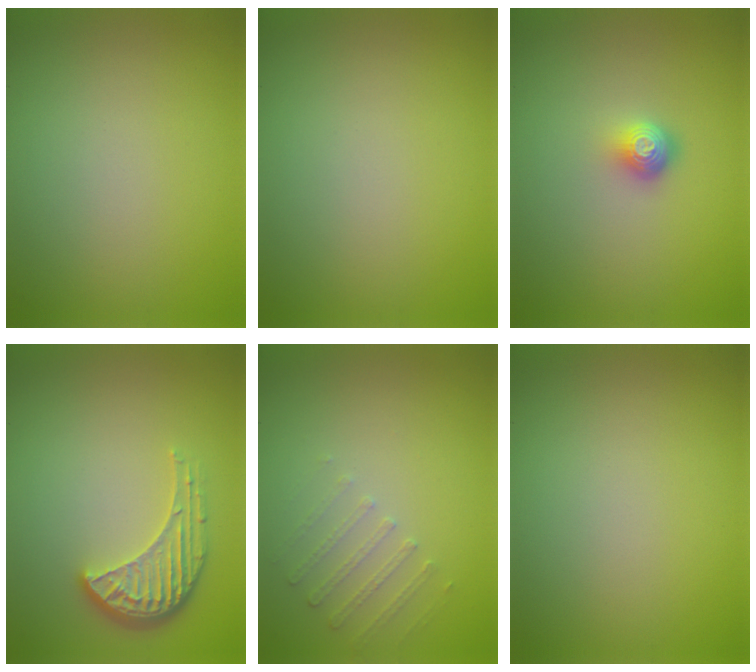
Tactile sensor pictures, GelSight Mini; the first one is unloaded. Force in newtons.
{"total": 0.0}
{"total": 2.0, "press": 1.4, "slide": 1.5}
{"total": 4.1, "press": 3.2, "slide": 2.5}
{"total": 1.3, "press": 0.9, "slide": 1.0}
{"total": 0.0}